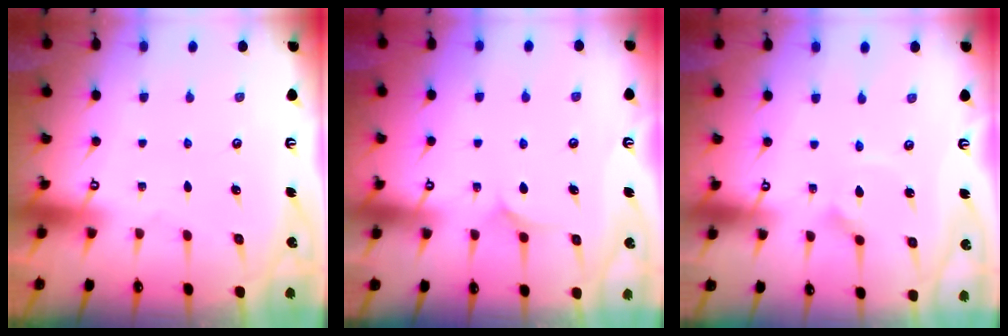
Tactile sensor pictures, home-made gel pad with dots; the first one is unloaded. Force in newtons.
{"total": 6.6, "press": 6.6, "slide": 0.3}
{"total": 2.7, "press": 2.7, "slide": 0.1}